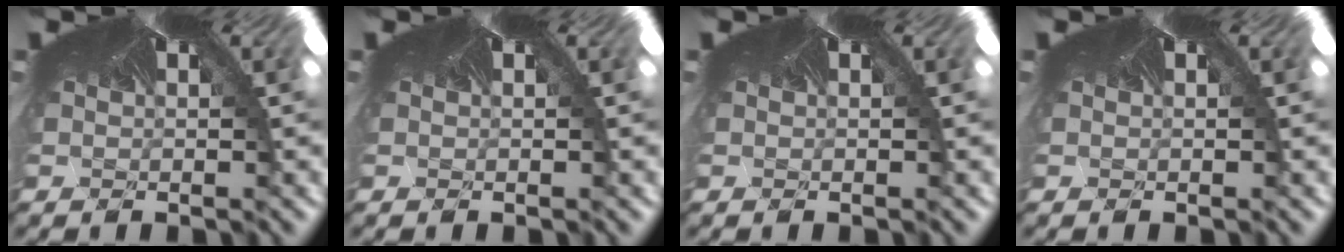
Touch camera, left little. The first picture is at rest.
{"total": 0.0}
{"total": 0.0}
{"total": 0.0}